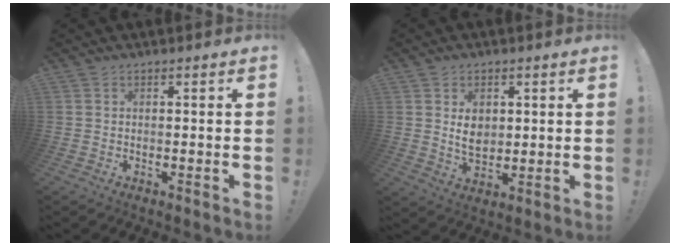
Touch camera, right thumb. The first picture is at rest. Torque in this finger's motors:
{"motor_torque": [-0.28, 0.32, 0.31, 0.25, 0.09]}